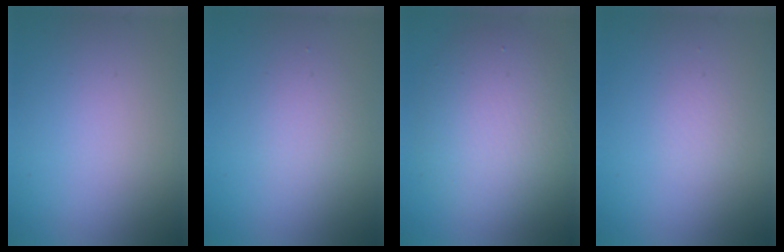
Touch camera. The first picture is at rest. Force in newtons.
{"total": 1.8, "press": 1.8, "slide": 0.0}
{"total": 6.6, "press": 6.6, "slide": 0.4}
{"total": 0.7, "press": 0.7, "slide": 0.0}